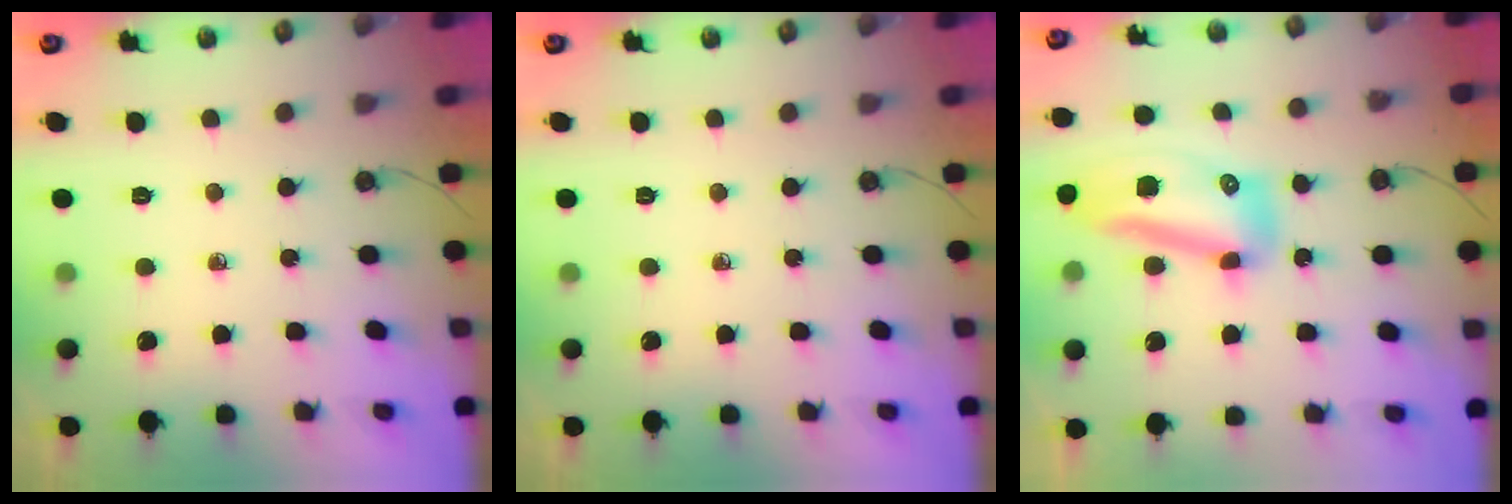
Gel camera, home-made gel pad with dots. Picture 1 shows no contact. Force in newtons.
{"total": 0.0}
{"total": 13.6, "press": 13.5, "slide": 1.8}